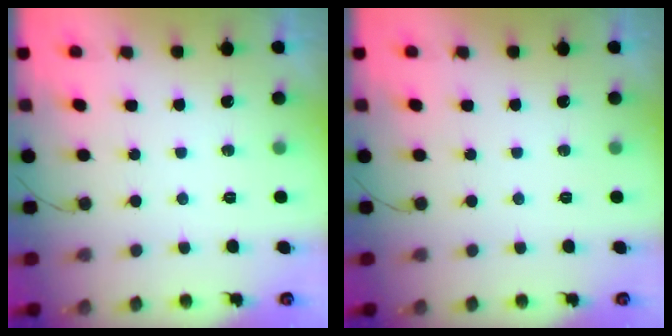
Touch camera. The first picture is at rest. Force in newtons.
{"total": 0.0}